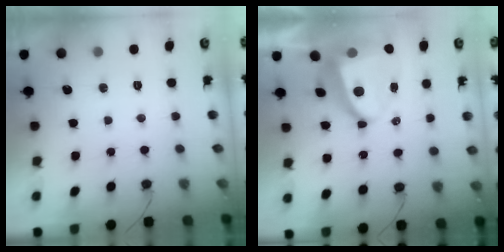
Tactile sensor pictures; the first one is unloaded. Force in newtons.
{"total": 8.6, "press": 8.5, "slide": 1.0}